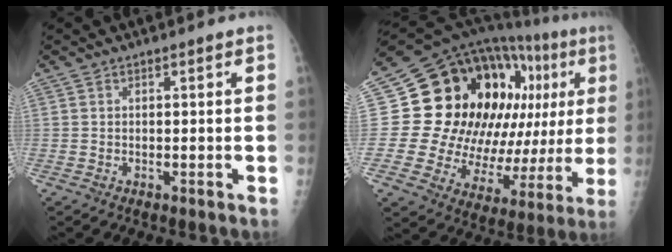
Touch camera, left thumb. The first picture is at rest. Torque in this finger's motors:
{"motor_torque": [1.63, 3.38, 0.34, -0.10, 0.17]}